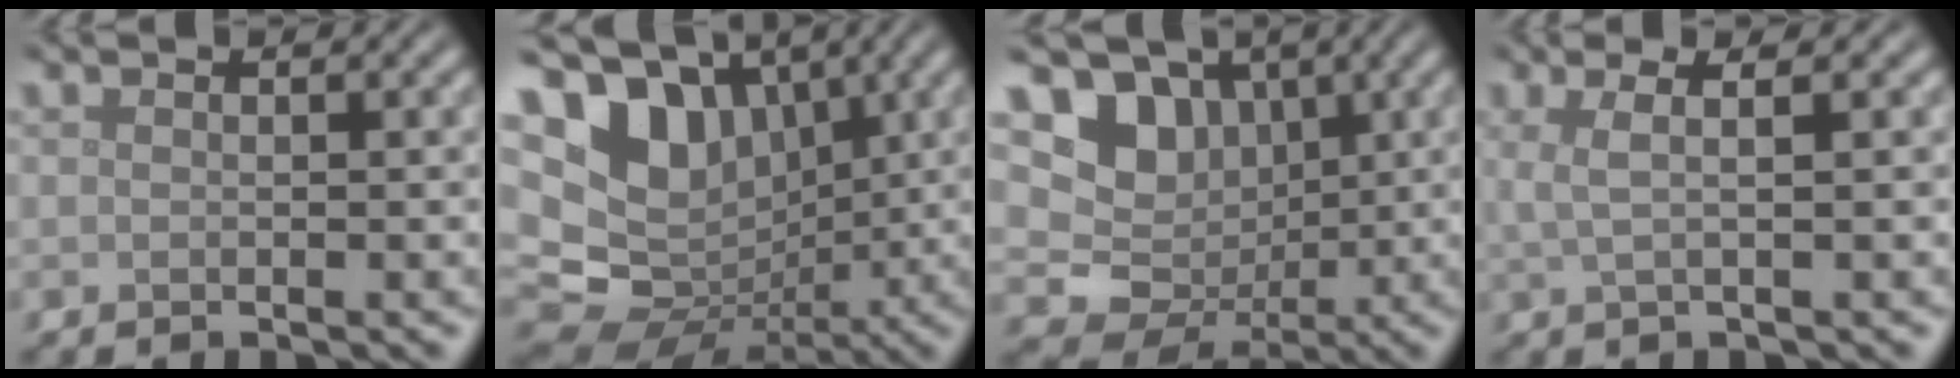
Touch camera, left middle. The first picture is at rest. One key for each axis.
{"total": 15.3, "fx": 3.1, "fy": 12.7, "fz": 8.1, "tx": -0.173, "ty": 0.024, "tz": 0.044}
{"total": 8.8, "fx": 2.0, "fy": 7.8, "fz": 3.5, "tx": -0.062, "ty": 0.010, "tz": 0.011}
{"total": 2.3, "fx": 0.4, "fy": 0.6, "fz": 2.2, "tx": -0.038, "ty": 0.003, "tz": 0.002}